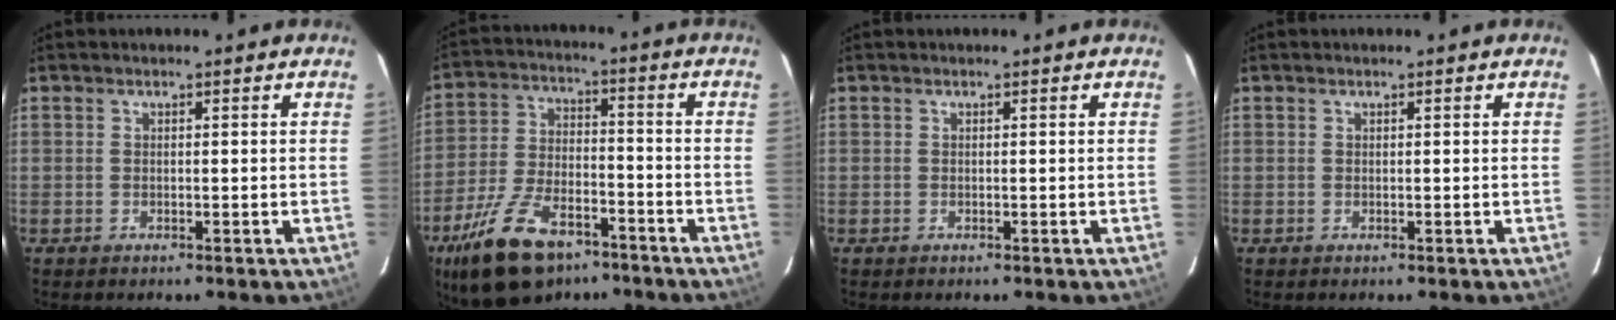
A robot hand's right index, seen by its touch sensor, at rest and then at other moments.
{"total": 17.3, "force": [-11.2, 8.3, 10.2], "torque": [-0.218, -0.013, -0.193]}
{"total": 0.0}
{"total": 0.0}